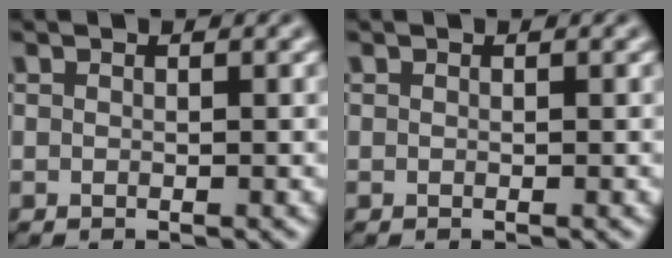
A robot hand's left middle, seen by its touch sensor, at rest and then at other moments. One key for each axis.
{"total": 0.0}